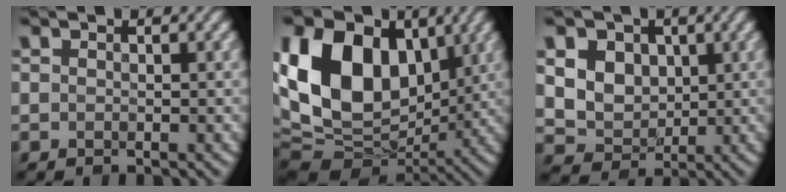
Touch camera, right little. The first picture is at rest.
{"total": 16.4, "force": [3.0, 11.4, 11.3], "torque": [-0.232, 0.013, 0.049]}
{"total": 6.2, "force": [1.7, 5.2, 3.0], "torque": [-0.078, 0.002, 0.031]}